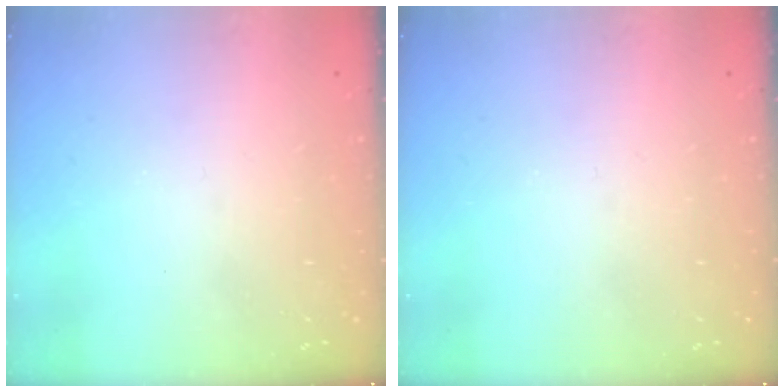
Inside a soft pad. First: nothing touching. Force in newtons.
{"total": 0.0}